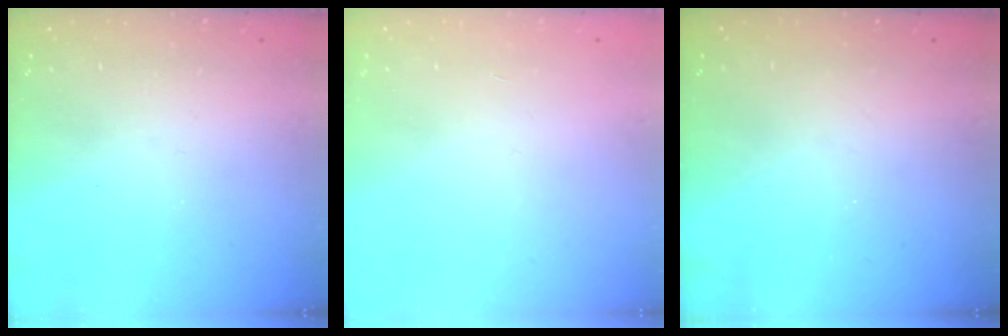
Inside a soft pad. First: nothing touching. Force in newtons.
{"total": 0.0}
{"total": 0.0}